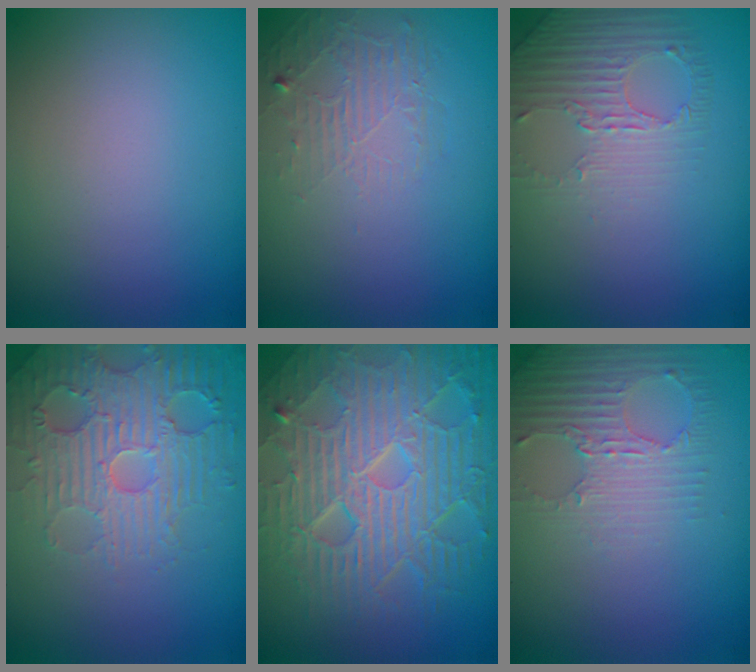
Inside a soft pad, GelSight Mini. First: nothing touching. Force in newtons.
{"total": 1.9, "press": 0.6, "slide": 1.8}
{"total": 1.8, "press": 1.5, "slide": 1.0}
{"total": 4.5, "press": 4.5, "slide": 0.9}
{"total": 10.5, "press": 6.7, "slide": 8.1}
{"total": 2.8, "press": 2.5, "slide": 1.3}